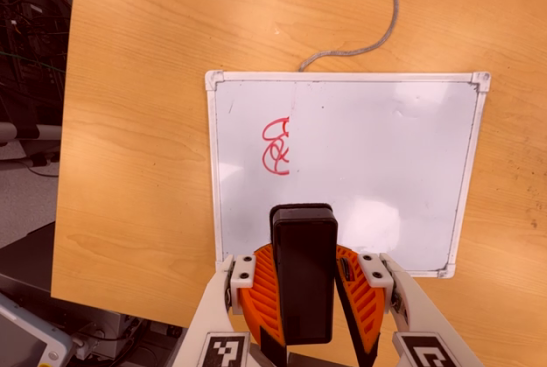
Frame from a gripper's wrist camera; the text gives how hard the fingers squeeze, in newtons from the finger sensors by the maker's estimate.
{"total": 9.5, "left": 9.3, "right": 9.8}